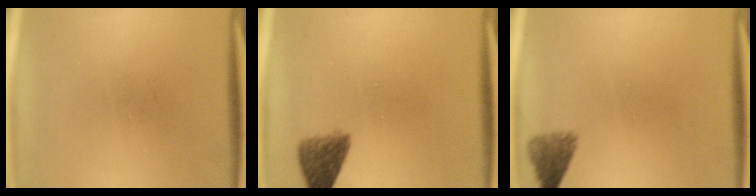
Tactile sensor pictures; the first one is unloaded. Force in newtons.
{"total": 4.6}
{"total": 3.0}